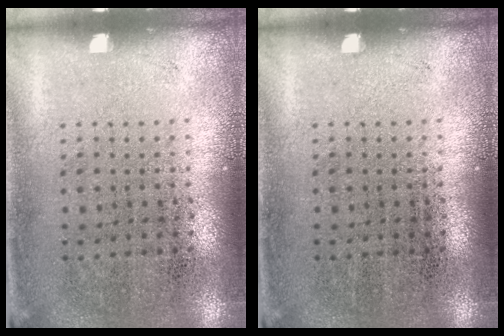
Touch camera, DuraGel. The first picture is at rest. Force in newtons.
{"total": 0.0}